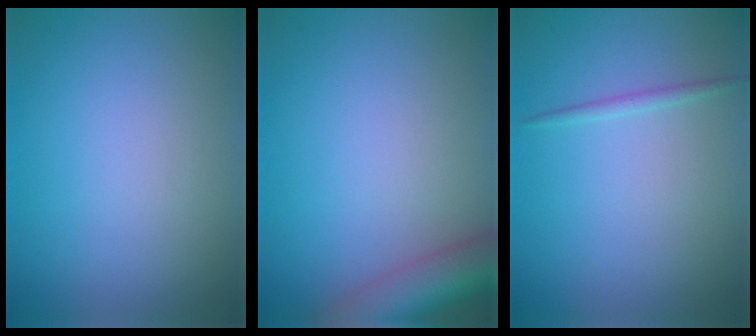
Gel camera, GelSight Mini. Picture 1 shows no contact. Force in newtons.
{"total": 6.4, "press": 6.4, "slide": 0.4}
{"total": 0.8, "press": 0.8, "slide": 0.0}